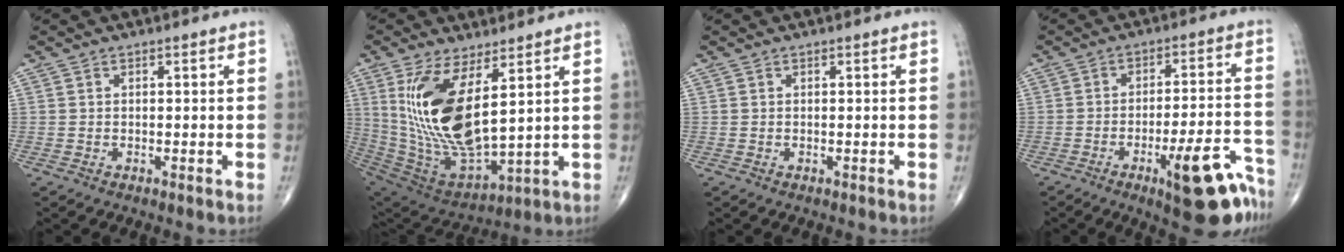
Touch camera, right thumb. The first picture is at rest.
{"total": 19.4, "force": [5.6, 7.7, 16.9], "torque": [-0.339, -0.039, 0.127]}
{"total": 0.0}
{"total": 14.9, "force": [-8.5, 3.5, 11.7], "torque": [-0.126, 0.060, -0.115]}